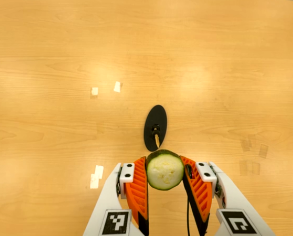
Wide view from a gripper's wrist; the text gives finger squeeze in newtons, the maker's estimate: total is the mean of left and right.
{"total": 12.3, "left": 13.5, "right": 11.0}